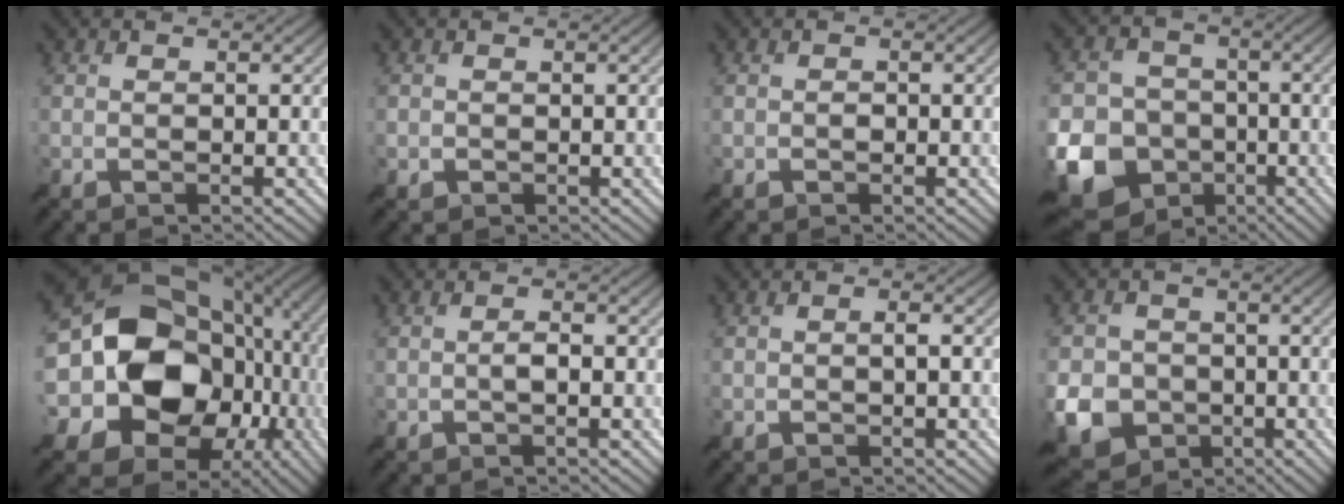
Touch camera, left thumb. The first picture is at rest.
{"total": 1.0, "force": [-0.3, 1.0, 0.1], "torque": [0.000, -0.005, -0.010]}
{"total": 0.6, "force": [-0.2, 0.4, 0.3], "torque": [-0.004, -0.001, -0.005]}
{"total": 13.3, "force": [-5.2, 10.8, 5.9], "torque": [-0.184, -0.045, -0.105]}
{"total": 22.1, "force": [0.0, 17.8, 13.1], "torque": [-0.295, -0.030, 0.015]}
{"total": 1.5, "force": [-0.4, 0.3, 1.4], "torque": [-0.027, 0.005, -0.010]}
{"total": 1.4, "force": [-0.3, 0.6, 1.2], "torque": [-0.021, 0.006, -0.009]}
{"total": 7.8, "force": [-2.9, 6.3, 3.6], "torque": [-0.094, -0.021, -0.063]}